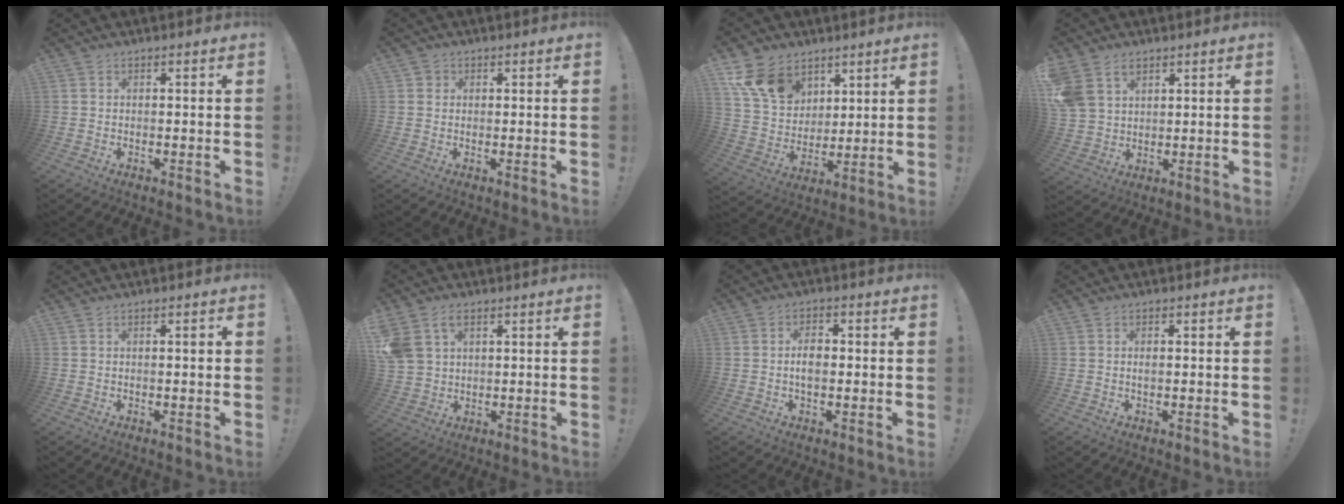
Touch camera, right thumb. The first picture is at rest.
{"total": 1.5, "force": [0.5, 1.4, 0.4], "torque": [0.000, 0.000, 0.009]}
{"total": 14.7, "force": [8.9, 9.9, 6.2], "torque": [-0.116, -0.042, 0.179]}
{"total": 8.0, "force": [4.6, 5.7, 3.2], "torque": [-0.064, -0.019, 0.094]}
{"total": 1.0, "force": [0.0, 0.0, 1.0], "torque": [-0.010, -0.002, -0.003]}
{"total": 7.2, "force": [3.5, 5.2, 3.7], "torque": [-0.065, -0.007, 0.069]}
{"total": 4.6, "force": [-0.5, 2.6, 3.7], "torque": [-0.058, 0.001, -0.014]}
{"total": 1.0, "force": [-0.2, 0.5, 0.8], "torque": [-0.014, 0.002, -0.005]}